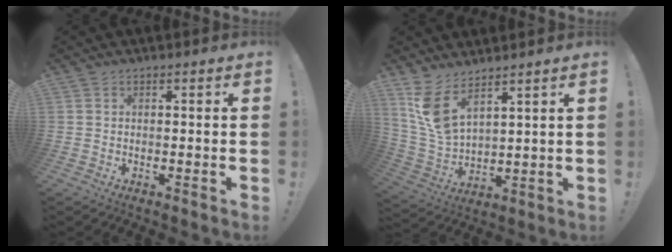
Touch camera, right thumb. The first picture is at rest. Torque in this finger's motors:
{"motor_torque": [1.30, 1.37, 0.20, 0.20, 0.19]}